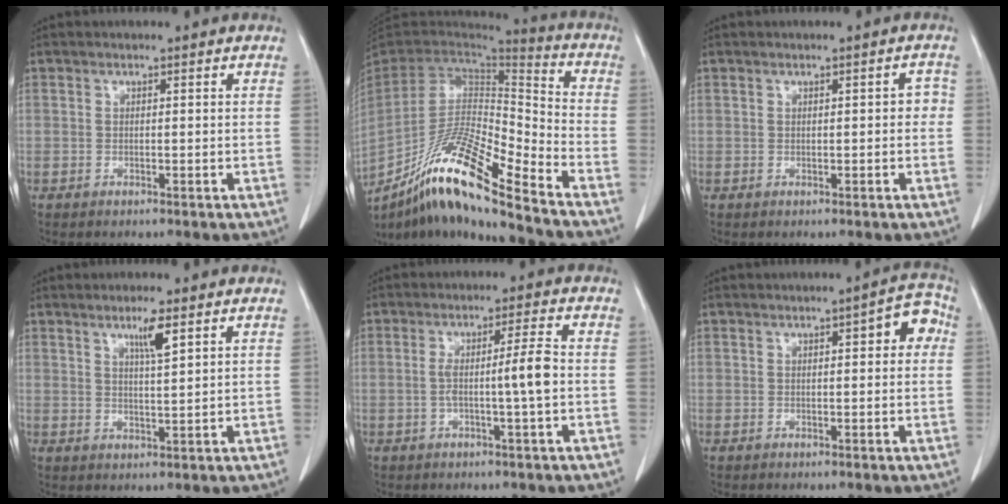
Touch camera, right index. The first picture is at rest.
{"total": 18.9, "force": [-13.3, 1.0, 13.4], "torque": [-0.262, -0.019, -0.245]}
{"total": 1.4, "force": [0.1, 0.7, 1.3], "torque": [-0.007, 0.011, 0.001]}
{"total": 4.0, "force": [2.3, 0.0, 3.3], "torque": [-0.058, -0.007, 0.041]}
{"total": 5.3, "force": [-0.7, -0.7, 5.2], "torque": [-0.089, 0.008, -0.011]}
{"total": 4.6, "force": [1.2, 1.5, 4.2], "torque": [-0.042, 0.019, 0.009]}